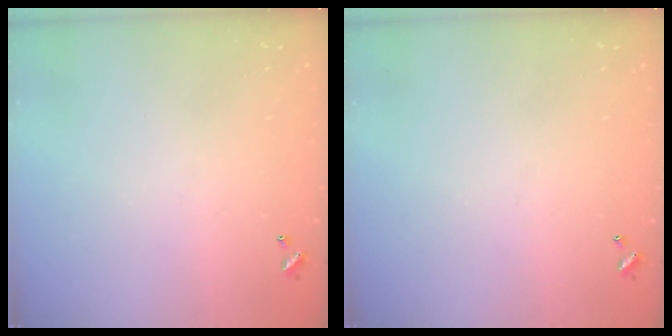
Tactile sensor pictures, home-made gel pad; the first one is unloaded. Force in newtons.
{"total": 0.0}